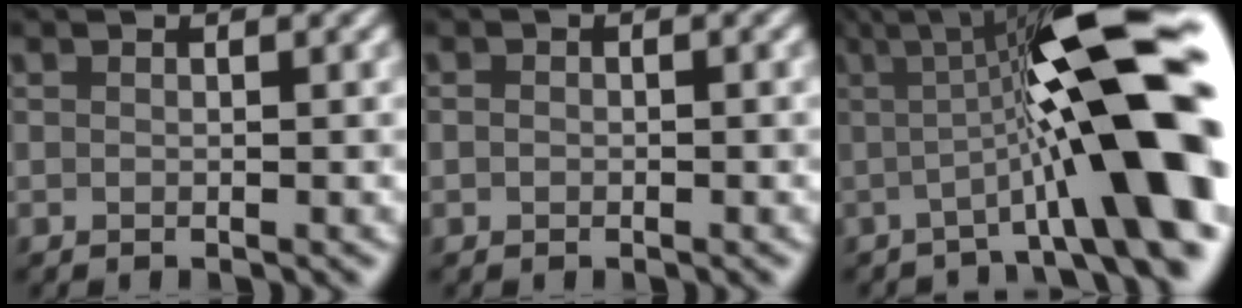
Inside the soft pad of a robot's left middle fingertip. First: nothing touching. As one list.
[{"total": 0.5, "force": [-0.1, 0.5, 0.2], "torque": [-0.001, -0.003, -0.003]}, {"total": 13.7, "force": [-0.8, 2.5, 13.5], "torque": [-0.179, 0.027, -0.021]}]